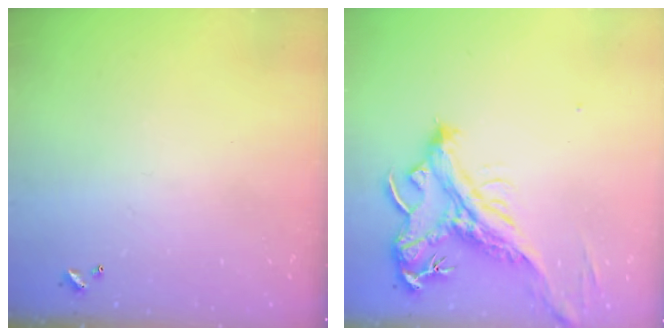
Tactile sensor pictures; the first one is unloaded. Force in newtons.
{"total": 4.6, "press": 4.3, "slide": 1.4}